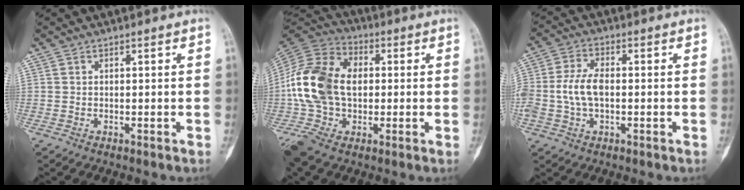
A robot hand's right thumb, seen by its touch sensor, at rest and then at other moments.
{"total": 20.6, "force": [0.5, 13.5, 15.5], "torque": [-0.322, 0.017, 0.009]}
{"total": 7.5, "force": [-0.5, 4.3, 6.1], "torque": [-0.134, 0.014, -0.012]}